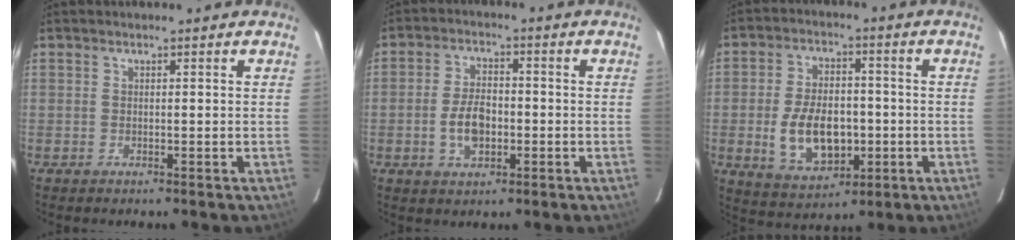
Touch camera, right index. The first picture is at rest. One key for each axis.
{"total": 6.9, "fx": -1.7, "fy": 4.0, "fz": 5.4, "tx": -0.108, "ty": 0.007, "tz": -0.024}
{"total": 12.4, "fx": -2.4, "fy": 7.6, "fz": 9.5, "tx": -0.193, "ty": 0.000, "tz": -0.025}